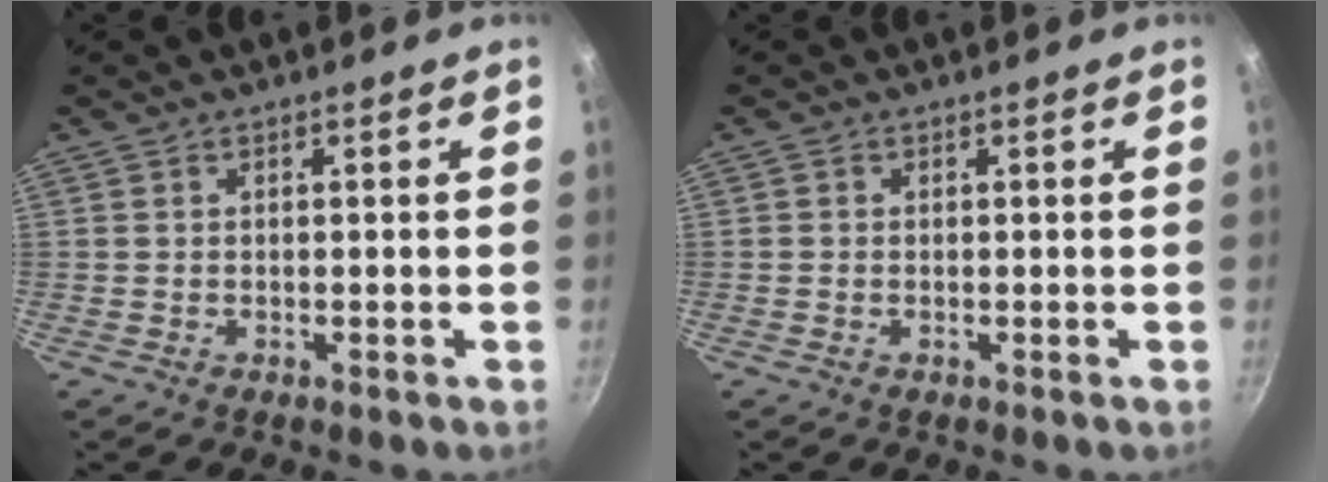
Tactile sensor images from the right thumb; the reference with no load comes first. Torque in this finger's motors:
{"motor_torque": [-0.26, 0.13, -0.06, 0.54, 0.03]}